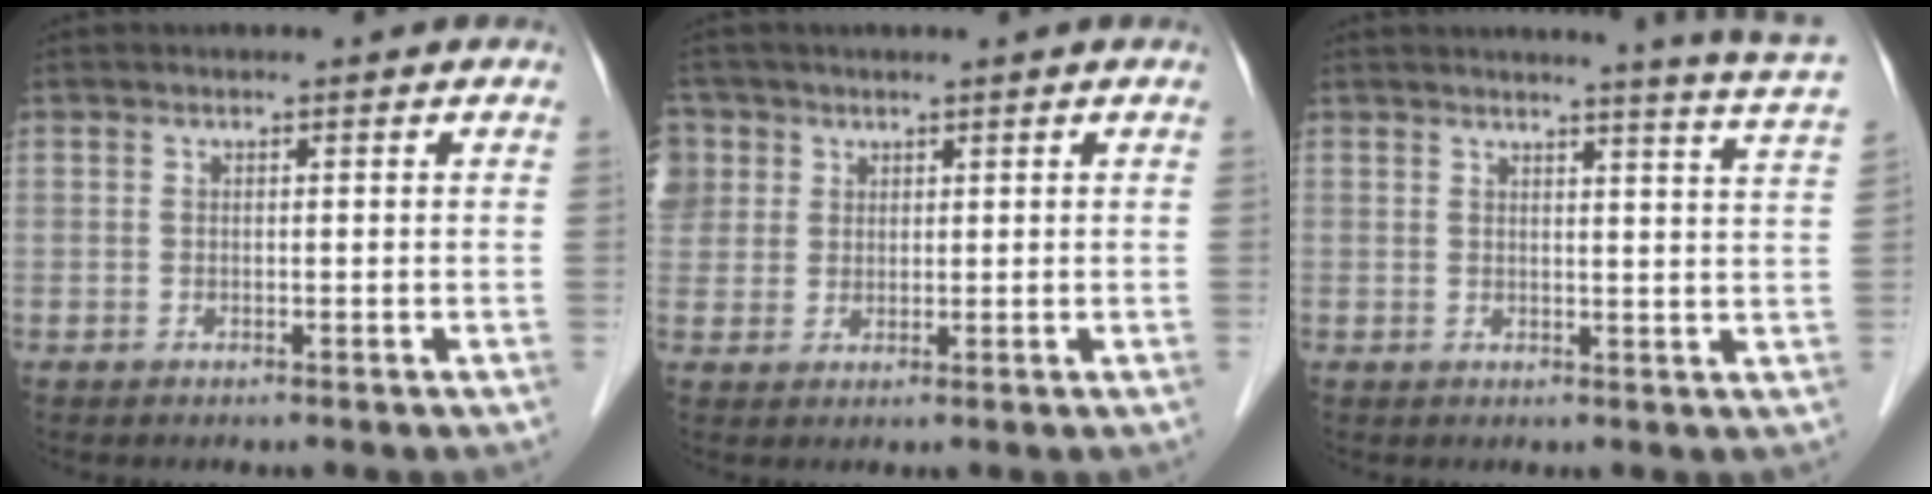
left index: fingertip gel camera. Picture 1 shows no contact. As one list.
[{"total": 10.1, "force": [4.4, 8.6, 3.0], "torque": [-0.116, 0.029, 0.098]}, {"total": 8.2, "force": [7.4, -2.0, 2.9], "torque": [-0.045, -0.053, 0.069]}]